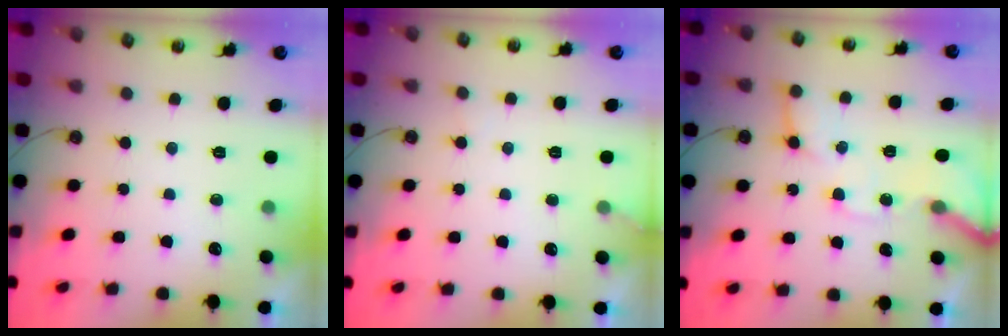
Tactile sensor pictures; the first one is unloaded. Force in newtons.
{"total": 5.1, "press": 5.0, "slide": 0.3}
{"total": 12.6, "press": 12.5, "slide": 1.9}